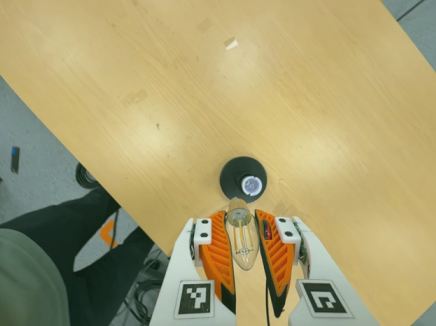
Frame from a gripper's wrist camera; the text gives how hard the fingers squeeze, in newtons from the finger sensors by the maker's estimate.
{"total": 20.8, "left": 22.8, "right": 18.8}